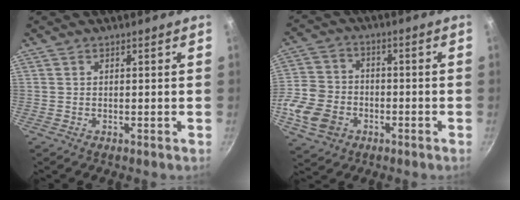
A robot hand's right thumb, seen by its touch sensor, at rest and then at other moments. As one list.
[{"total": 13.3, "force": [-4.6, 10.5, 6.7], "torque": [-0.128, 0.029, -0.091]}]